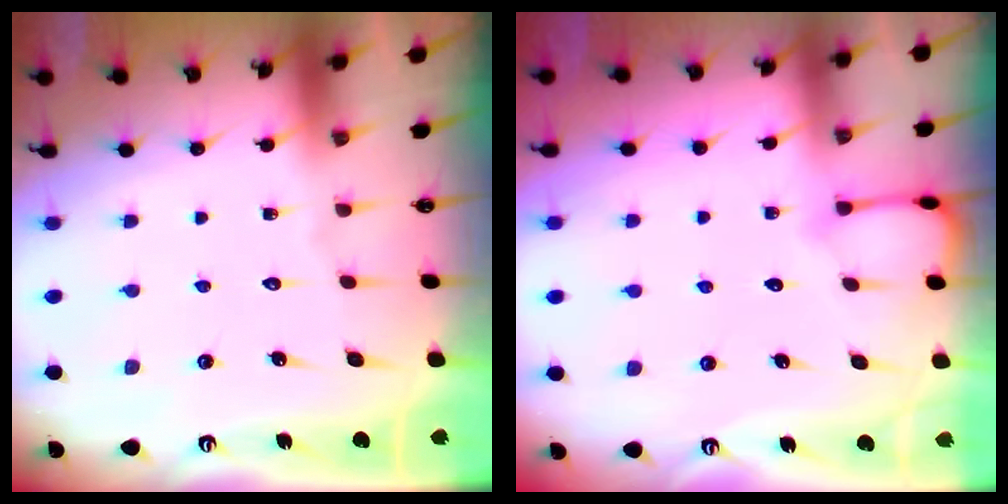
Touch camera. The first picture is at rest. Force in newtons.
{"total": 4.5, "press": 4.5, "slide": 0.4}